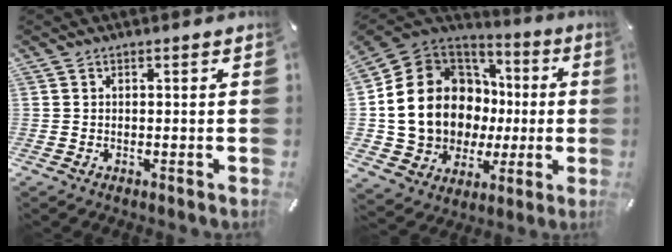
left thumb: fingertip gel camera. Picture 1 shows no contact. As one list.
[{"total": 18.7, "force": [0.9, 16.0, 9.7], "torque": [-0.221, -0.023, 0.039]}]